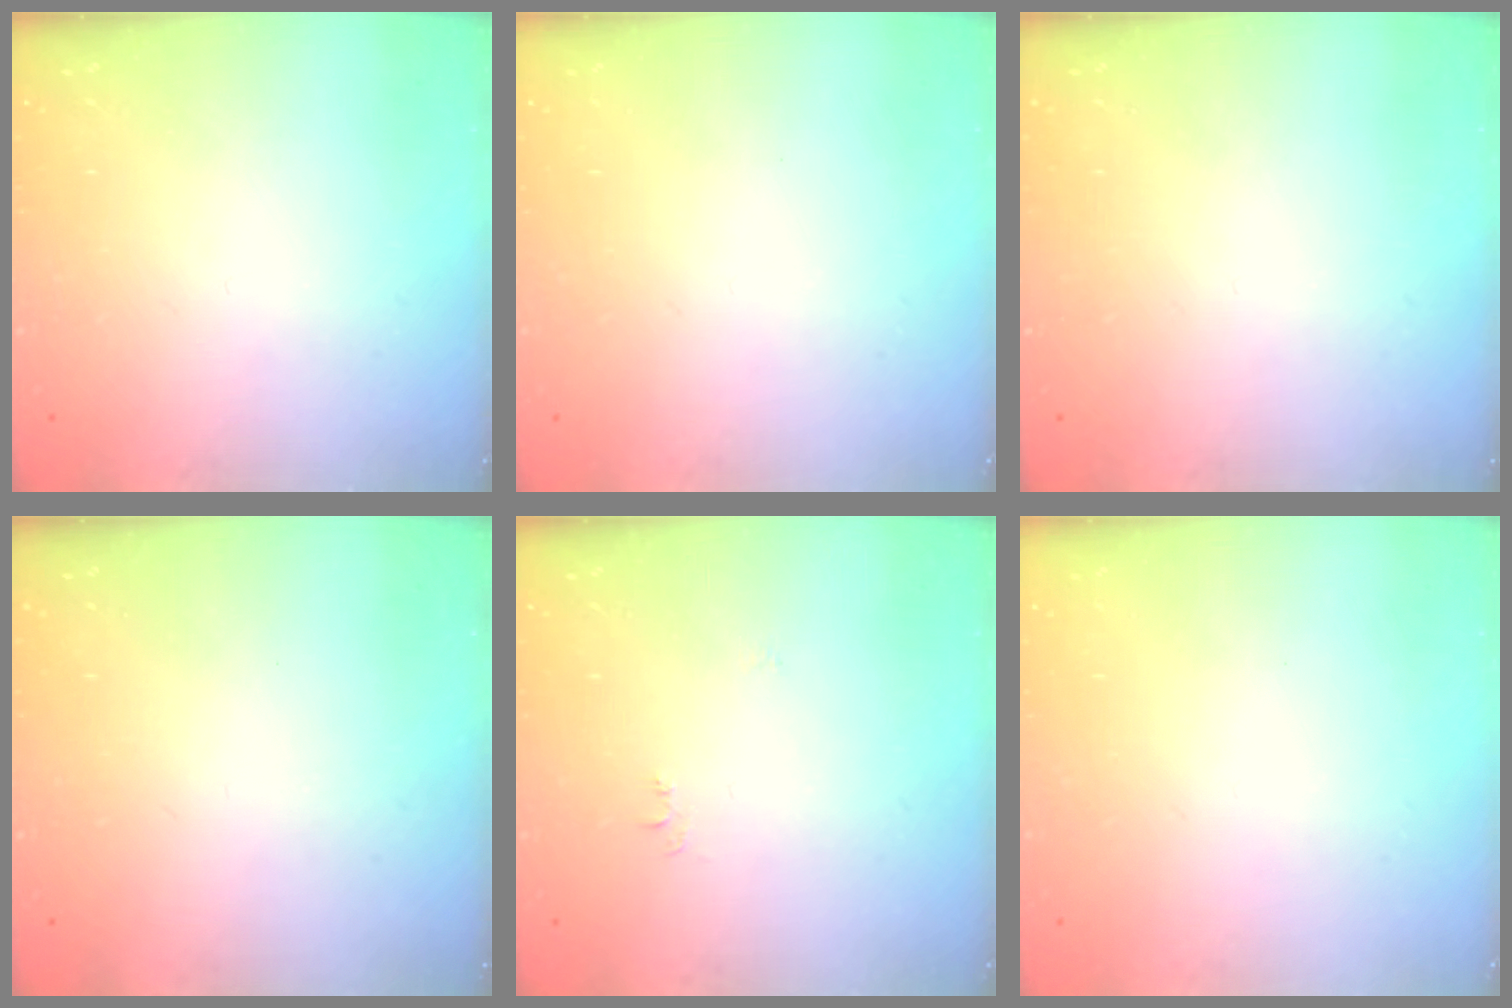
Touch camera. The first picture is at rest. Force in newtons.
{"total": 1.7, "press": 1.6, "slide": 0.1}
{"total": 0.0}
{"total": 2.1, "press": 2.0, "slide": 0.4}
{"total": 4.3, "press": 4.3, "slide": 0.6}
{"total": 1.7, "press": 1.6, "slide": 0.1}